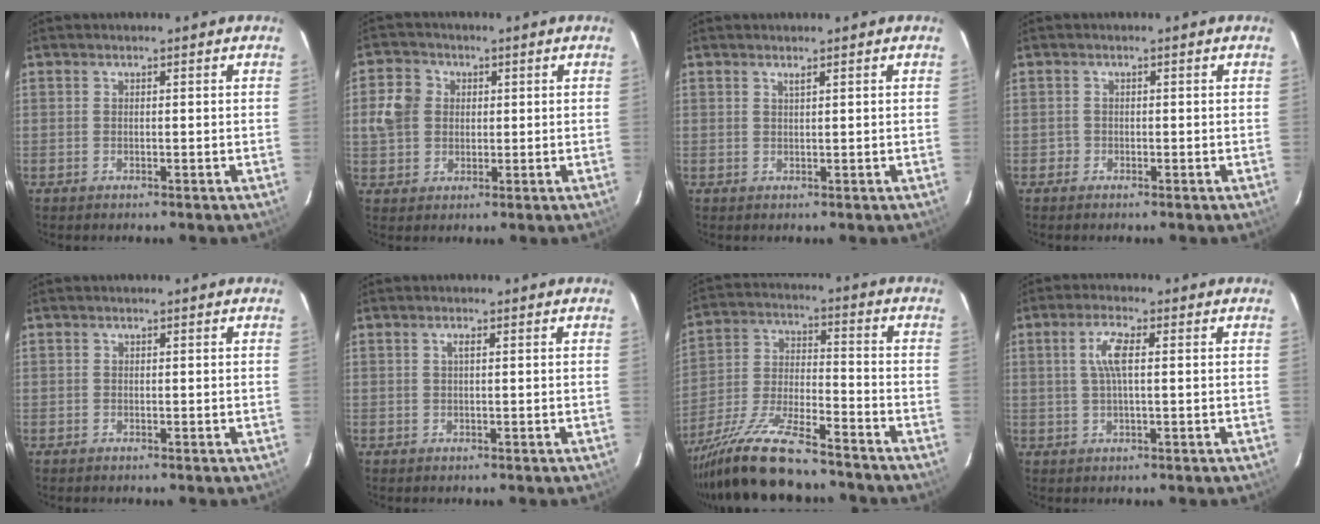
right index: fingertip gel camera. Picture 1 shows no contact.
{"total": 6.6, "force": [0.8, 5.9, 2.9], "torque": [-0.057, 0.023, 0.015]}
{"total": 0.7, "force": [0.5, -0.1, 0.4], "torque": [-0.006, 0.000, 0.008]}
{"total": 1.2, "force": [-0.6, 1.0, -0.2], "torque": [0.003, 0.005, -0.010]}
{"total": 0.0}
{"total": 0.8, "force": [0.2, 0.0, 0.8], "torque": [-0.014, 0.003, 0.003]}
{"total": 17.6, "force": [-14.3, 3.4, 9.5], "torque": [-0.204, -0.033, -0.250]}
{"total": 4.8, "force": [0.9, 1.0, 4.6], "torque": [-0.091, 0.006, 0.019]}